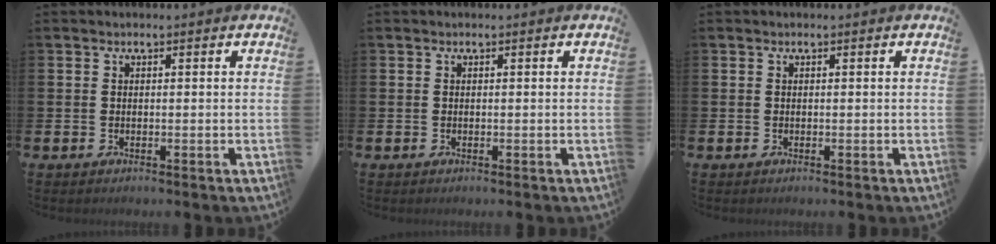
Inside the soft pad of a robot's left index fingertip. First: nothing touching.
{"total": 0.0}
{"total": 0.0}